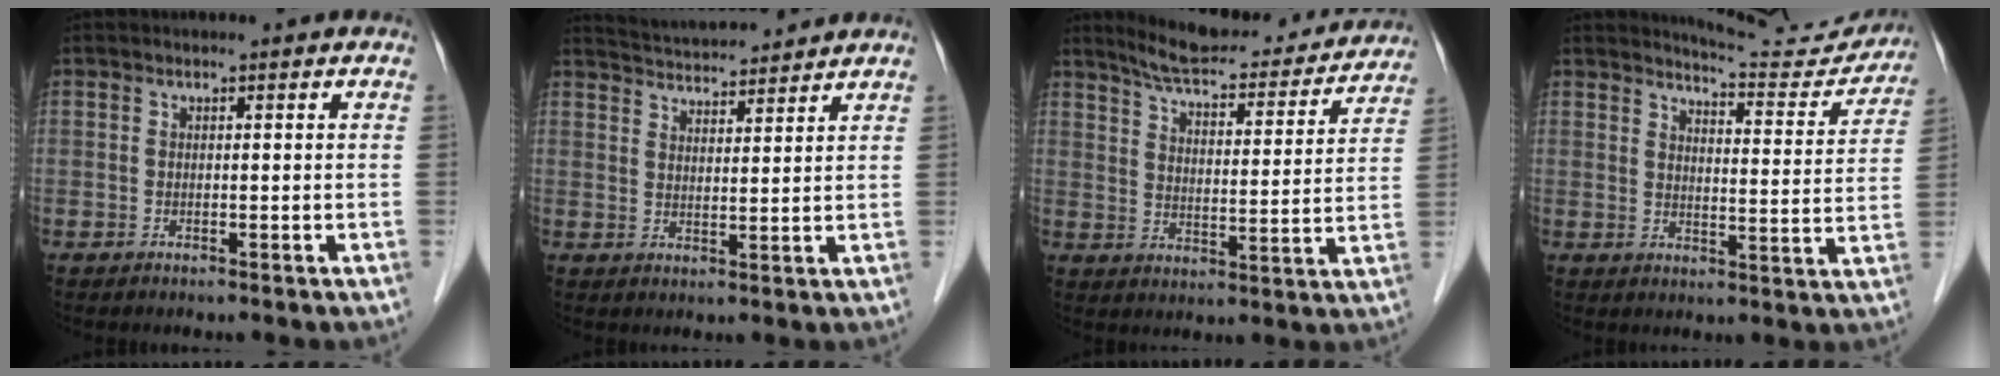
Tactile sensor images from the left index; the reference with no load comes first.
{"total": 10.0, "force": [9.6, 0.8, 2.6], "torque": [-0.053, 0.024, 0.149]}
{"total": 18.6, "force": [17.2, 3.4, 6.3], "torque": [-0.084, -0.007, 0.228]}
{"total": 12.0, "force": [11.8, 1.1, 1.3], "torque": [-0.011, -0.036, 0.139]}